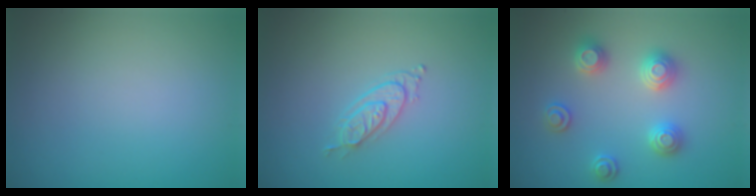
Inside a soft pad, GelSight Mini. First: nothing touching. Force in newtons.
{"total": 2.0, "press": 1.4, "slide": 1.4}
{"total": 2.9, "press": 2.8, "slide": 0.3}